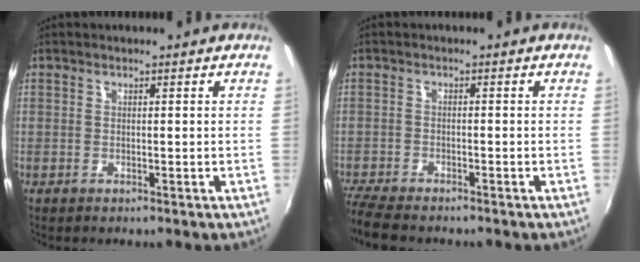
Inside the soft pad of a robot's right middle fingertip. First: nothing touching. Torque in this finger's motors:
{"motor_torque": [0.61, -0.61, 0.08, 0.06]}